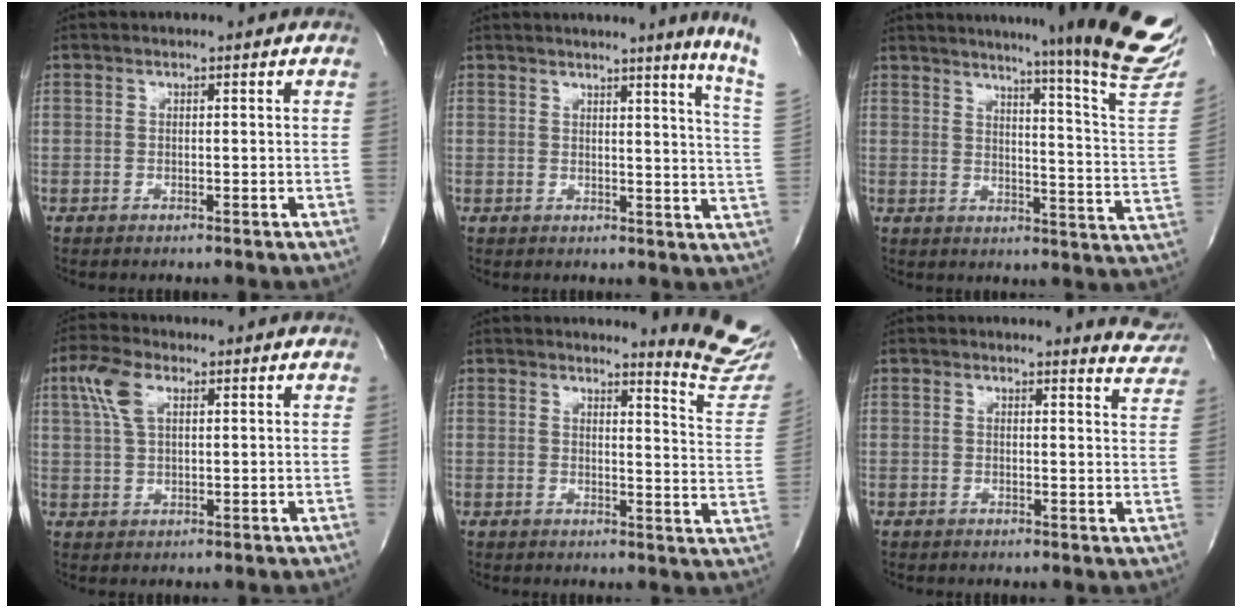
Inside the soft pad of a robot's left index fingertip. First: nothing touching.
{"total": 10.9, "force": [8.5, -2.7, 6.2], "torque": [-0.079, -0.072, 0.076]}
{"total": 26.1, "force": [21.7, -1.1, 14.4], "torque": [-0.182, -0.108, 0.259]}
{"total": 5.5, "force": [2.6, 2.2, 4.3], "torque": [-0.103, 0.019, 0.054]}
{"total": 9.6, "force": [9.5, -0.8, 1.3], "torque": [-0.008, -0.111, 0.087]}
{"total": 5.7, "force": [5.6, 0.6, -0.1], "torque": [0.011, -0.045, 0.033]}